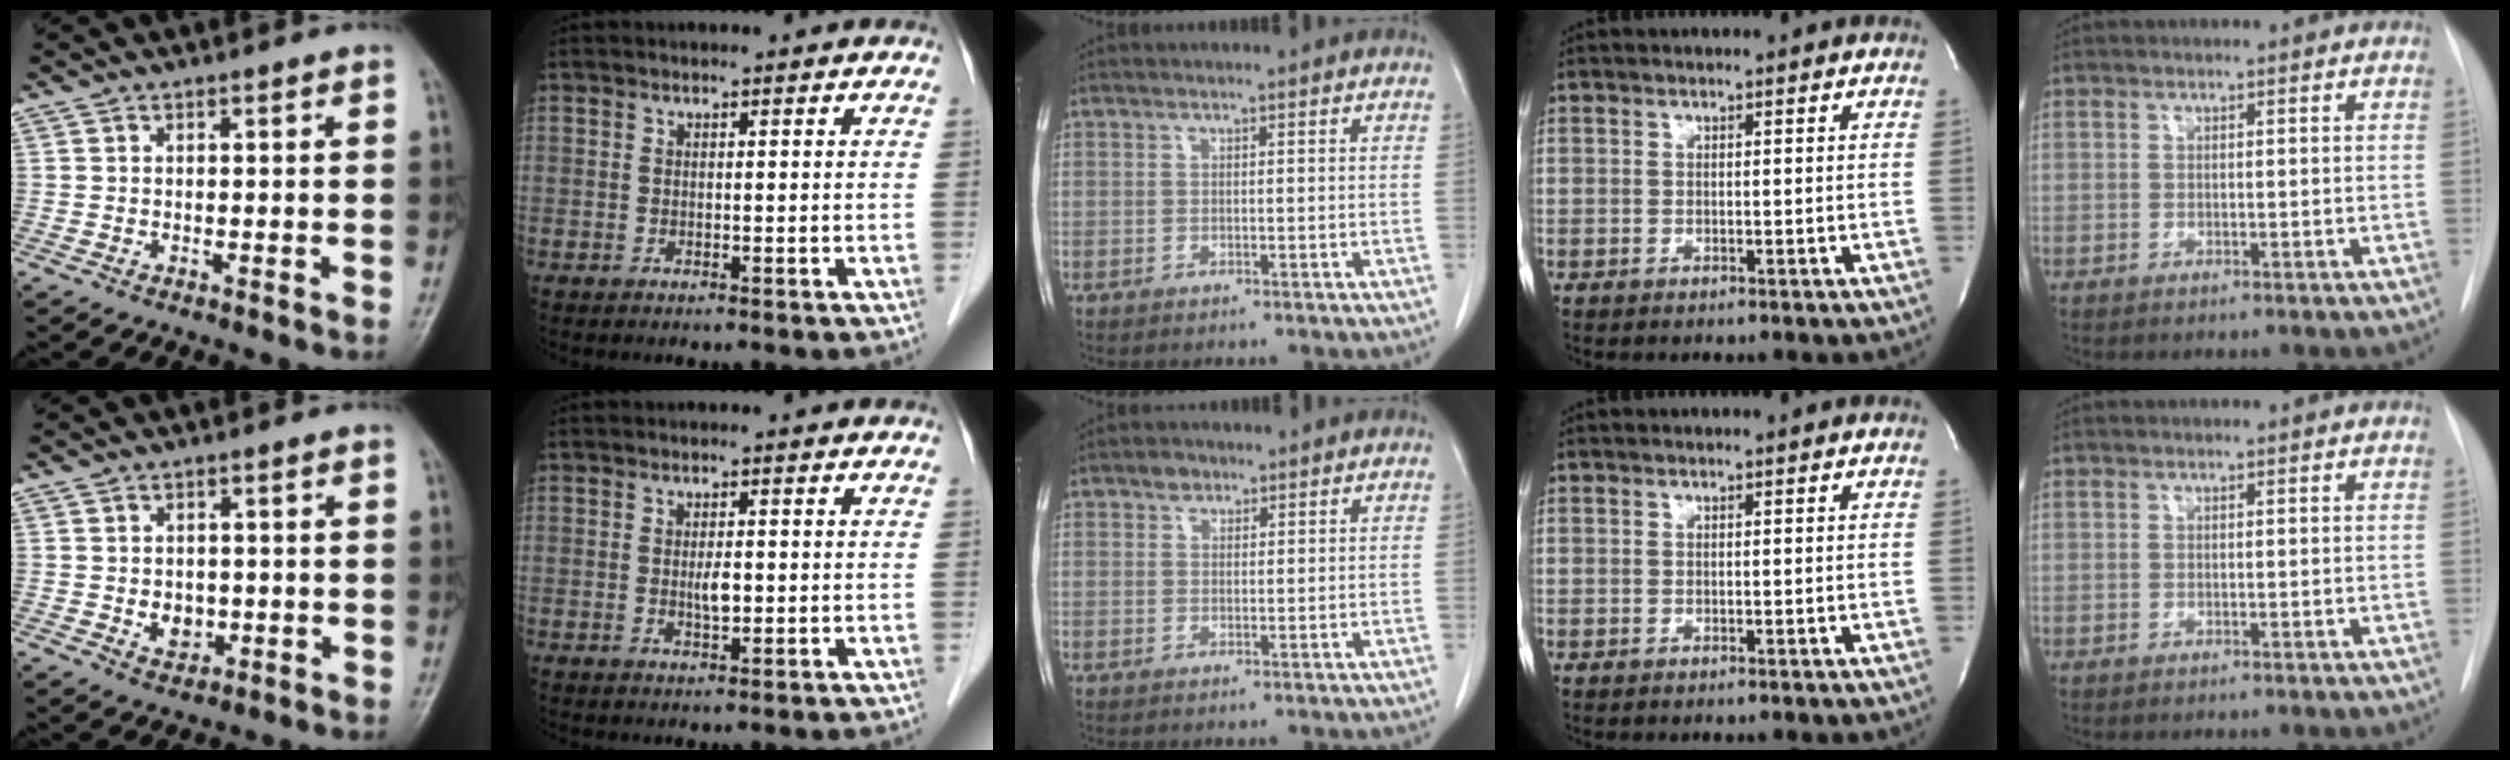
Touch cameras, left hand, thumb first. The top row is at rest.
{"thumb": {"total": 4.4, "force": [-0.6, 3.5, 2.6], "torque": [-0.021, 0.001, -0.002]}, "index": {"total": 2.1, "force": [-0.1, 0.7, 2.0], "torque": [-0.039, -0.001, -0.001]}, "middle": {"total": 1.8, "force": [1.2, 1.2, 0.5], "torque": [-0.007, 0.001, 0.019]}}